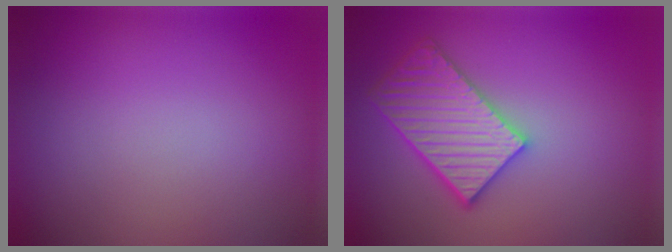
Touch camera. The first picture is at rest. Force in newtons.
{"total": 5.2, "press": 4.6, "slide": 2.4}